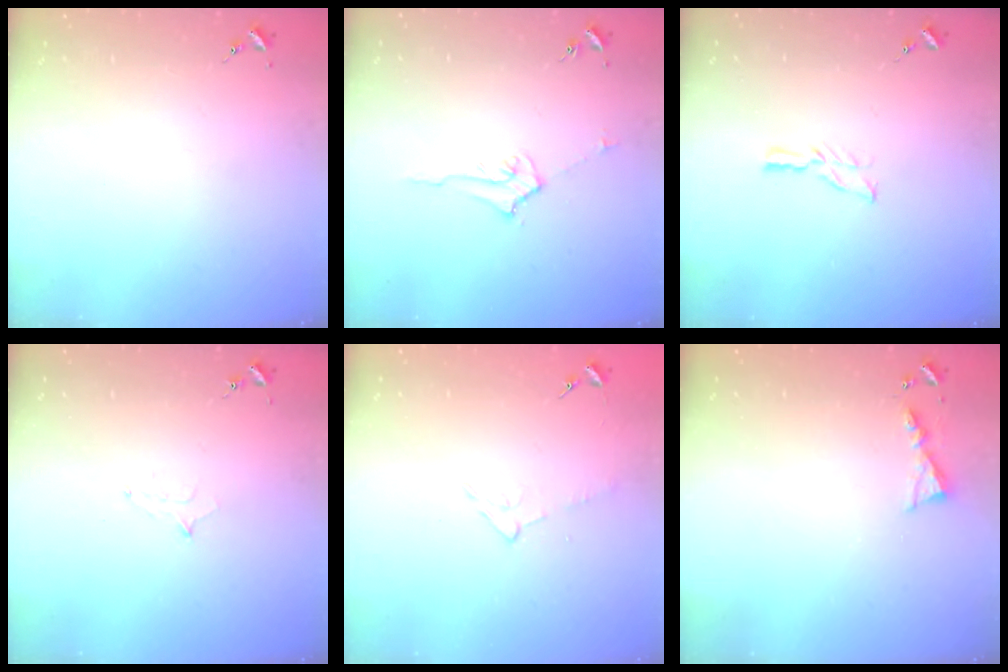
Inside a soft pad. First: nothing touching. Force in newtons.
{"total": 5.2, "press": 5.1, "slide": 0.9}
{"total": 6.2, "press": 6.2, "slide": 0.5}
{"total": 5.8, "press": 5.7, "slide": 0.6}
{"total": 4.7, "press": 4.7, "slide": 0.5}
{"total": 4.9, "press": 4.9, "slide": 0.5}